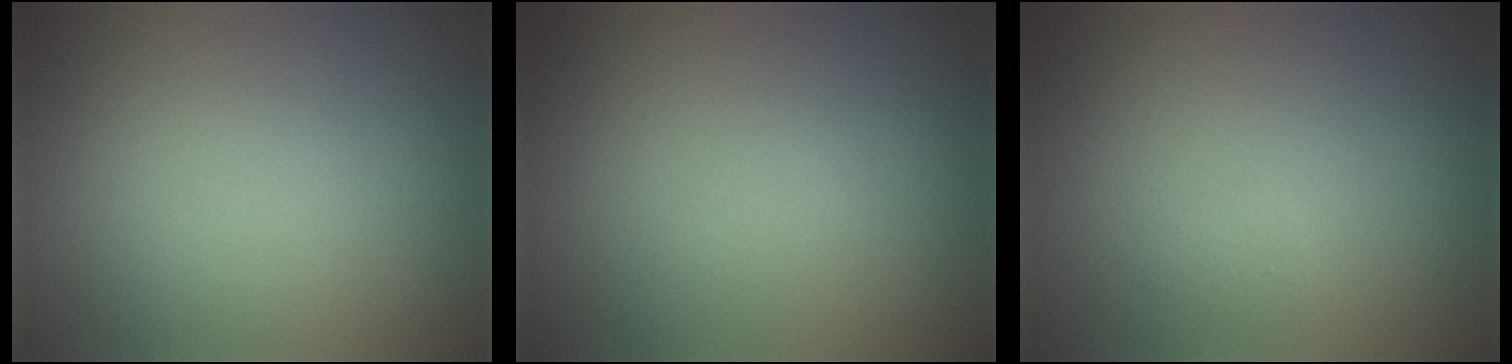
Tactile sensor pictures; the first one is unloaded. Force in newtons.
{"total": 0.5, "press": 0.5, "slide": 0.0}
{"total": 0.7, "press": 0.7, "slide": 0.0}